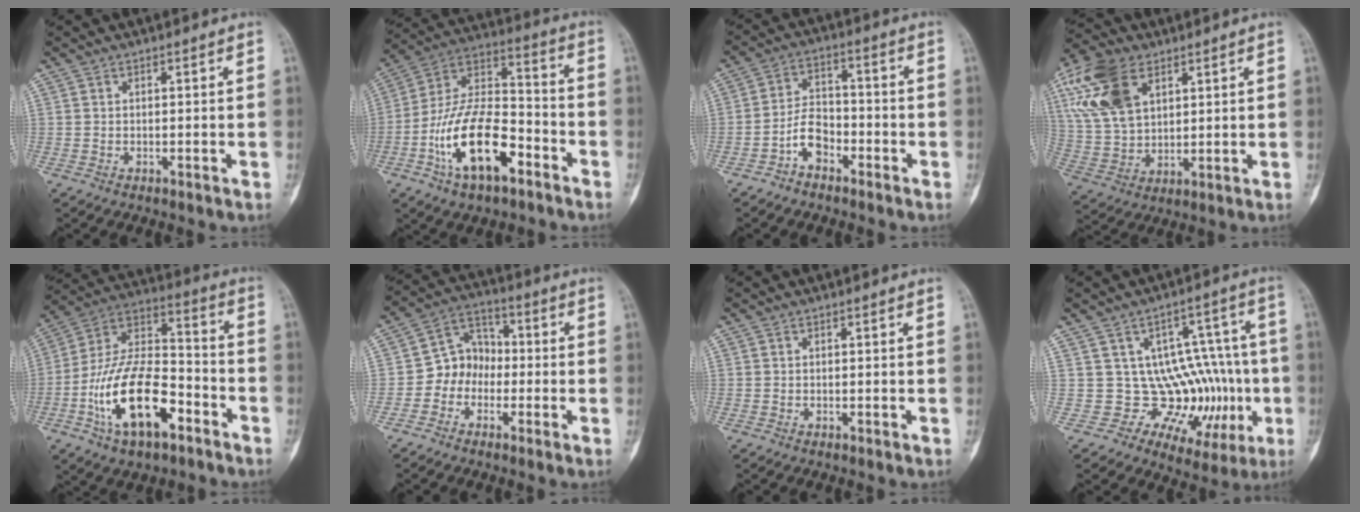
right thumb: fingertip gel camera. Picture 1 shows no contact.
{"total": 19.2, "force": [-8.2, 9.2, 14.7], "torque": [-0.253, 0.059, -0.150]}
{"total": 6.4, "force": [-3.6, 4.0, 3.5], "torque": [-0.045, 0.033, -0.074]}
{"total": 15.6, "force": [6.8, 9.4, 10.4], "torque": [-0.204, -0.010, 0.136]}
{"total": 20.5, "force": [-8.4, 9.9, 15.8], "torque": [-0.274, 0.059, -0.150]}
{"total": 7.8, "force": [-1.9, 6.7, 3.6], "torque": [-0.022, 0.039, -0.052]}
{"total": 0.0}
{"total": 14.1, "force": [-1.9, 10.2, 9.5], "torque": [-0.049, 0.022, -0.010]}